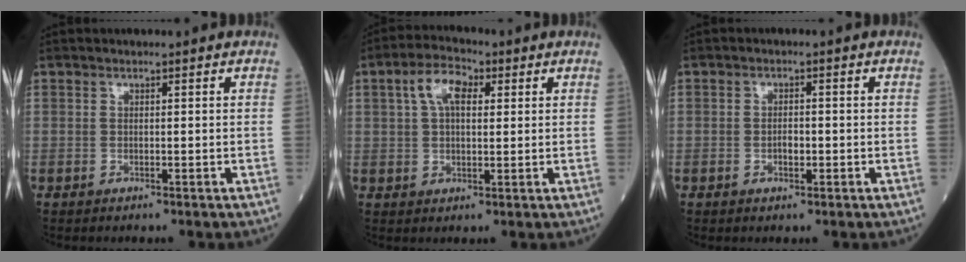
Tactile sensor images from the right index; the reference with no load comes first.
{"total": 6.4, "force": [2.2, 3.2, 5.2], "torque": [-0.103, 0.020, 0.040]}
{"total": 2.0, "force": [-0.5, 1.0, 1.7], "torque": [-0.027, 0.003, -0.007]}